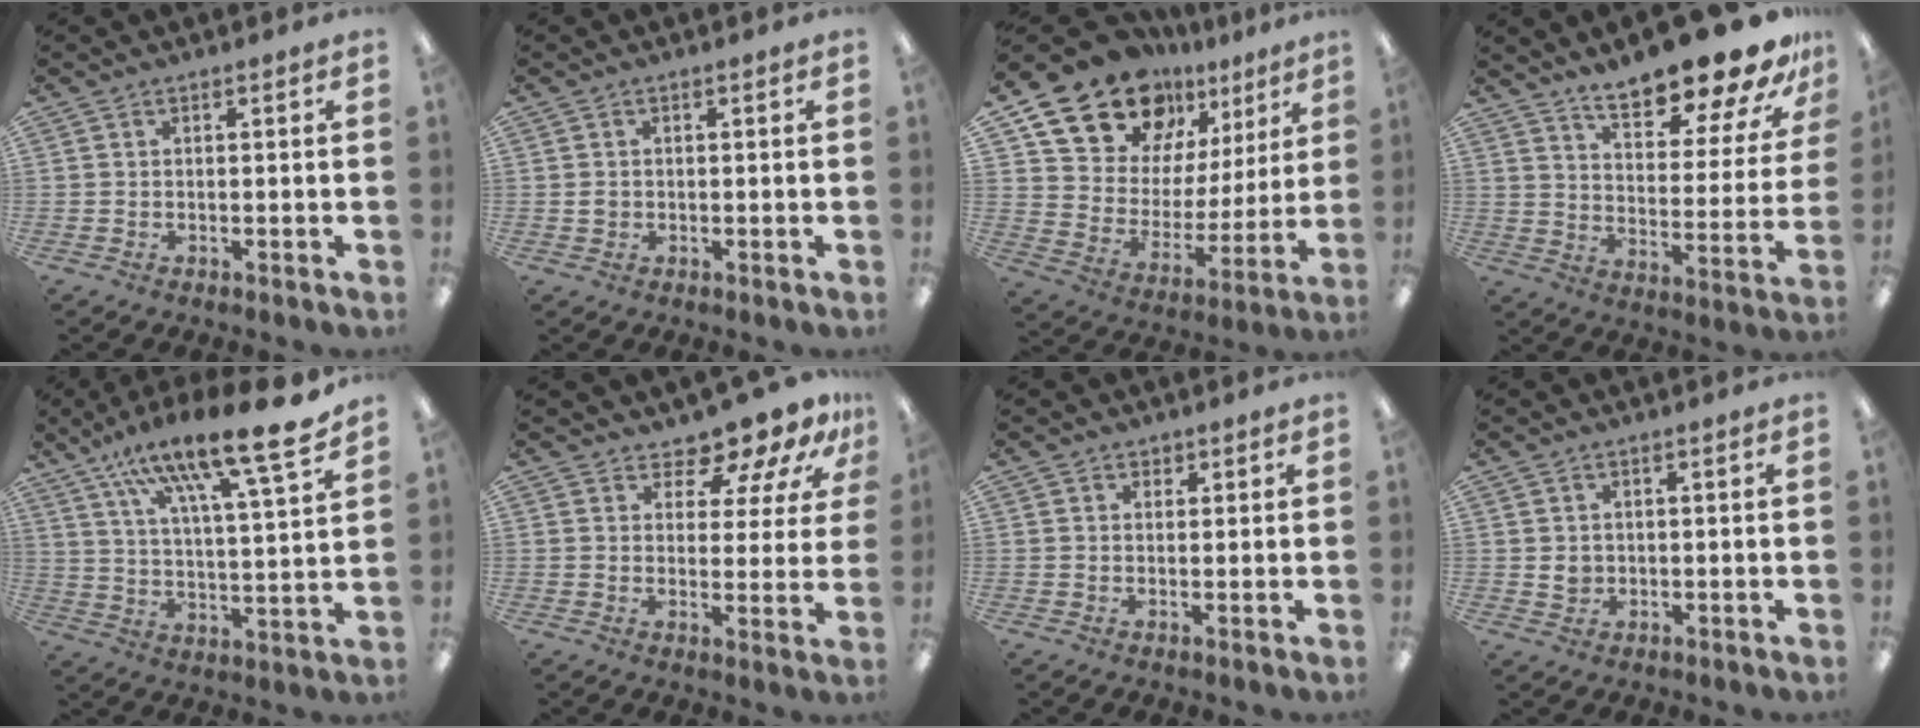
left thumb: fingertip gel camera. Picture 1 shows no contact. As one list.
[{"total": 1.3, "force": [0.1, 1.2, 0.5], "torque": [-0.009, 0.005, -0.001]}, {"total": 18.8, "force": [15.2, 9.7, 5.3], "torque": [-0.118, -0.116, 0.281]}, {"total": 19.2, "force": [16.0, 4.9, 9.4], "torque": [-0.139, -0.116, 0.268]}, {"total": 17.4, "force": [13.4, 2.9, 10.6], "torque": [-0.174, -0.088, 0.217]}, {"total": 10.6, "force": [9.0, 3.9, 4.0], "torque": [-0.062, -0.072, 0.159]}, {"total": 1.8, "force": [1.2, 1.3, 0.1], "torque": [0.006, -0.001, 0.019]}, {"total": 2.6, "force": [0.4, 2.3, 1.1], "torque": [-0.014, 0.000, 0.006]}]